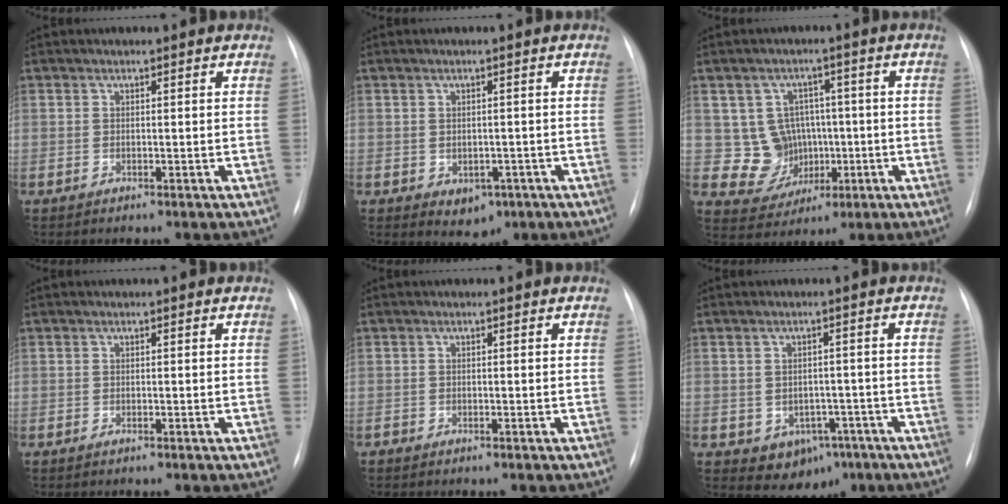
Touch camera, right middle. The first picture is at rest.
{"total": 3.5, "force": [-1.2, 2.6, 1.9], "torque": [-0.021, -0.001, -0.003]}
{"total": 7.7, "force": [0.1, 7.5, 1.6], "torque": [-0.025, 0.028, 0.018]}
{"total": 0.0}
{"total": 0.0}
{"total": 6.0, "force": [-2.8, 4.4, 2.8], "torque": [-0.036, 0.010, -0.027]}